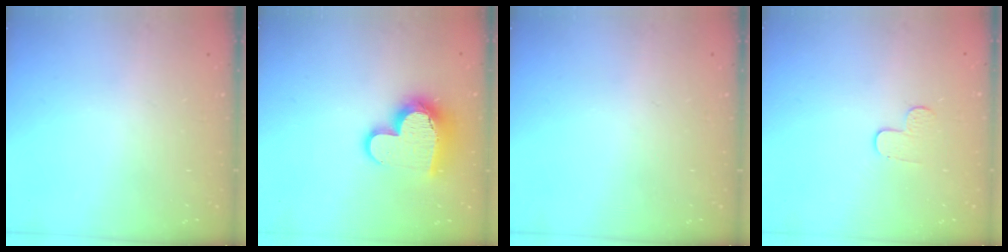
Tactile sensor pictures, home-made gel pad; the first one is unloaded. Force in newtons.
{"total": 14.6, "press": 14.5, "slide": 1.2}
{"total": 0.0}
{"total": 4.6, "press": 4.6, "slide": 0.5}